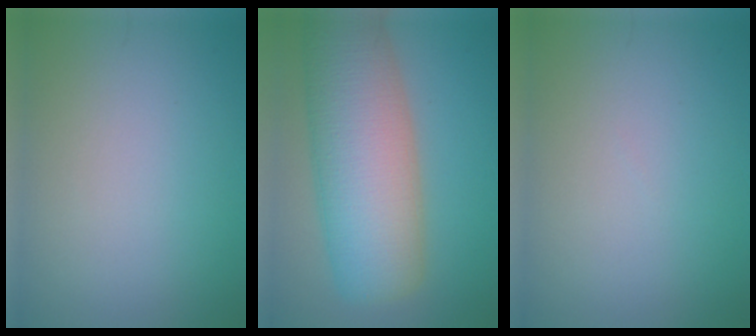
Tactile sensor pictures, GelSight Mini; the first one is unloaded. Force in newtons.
{"total": 12.4, "press": 12.4, "slide": 0.5}
{"total": 0.0}